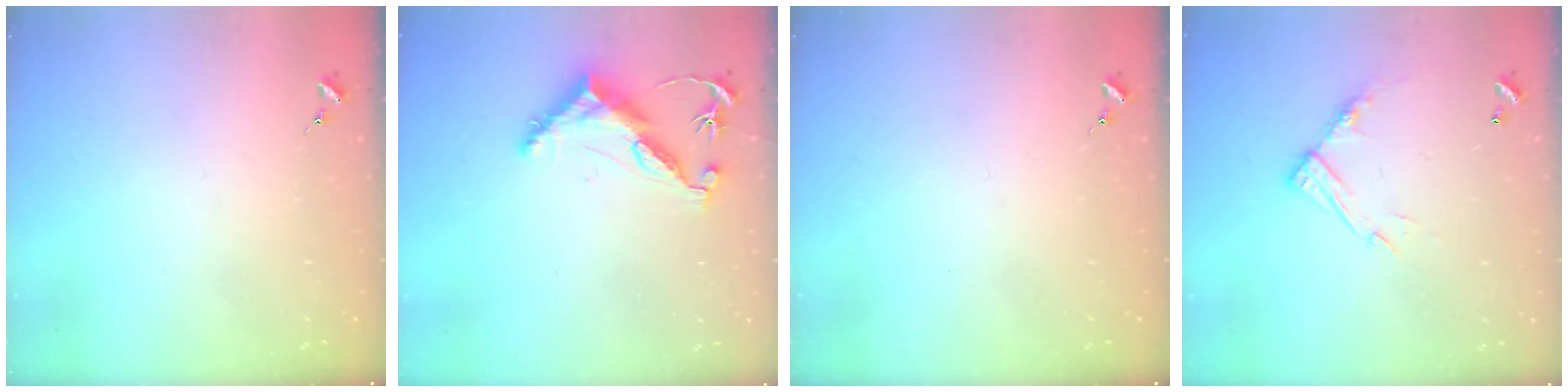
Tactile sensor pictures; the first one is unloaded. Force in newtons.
{"total": 11.7, "press": 11.7, "slide": 1.0}
{"total": 0.0}
{"total": 11.5, "press": 11.4, "slide": 0.8}